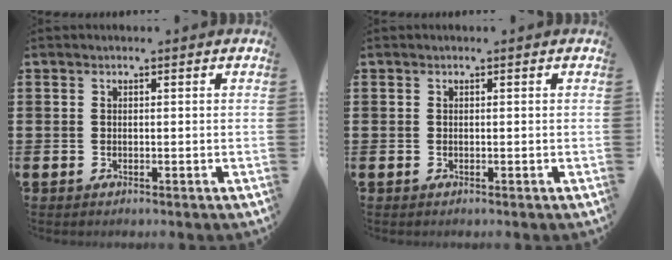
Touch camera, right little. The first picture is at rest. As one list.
[{"total": 0.0}]